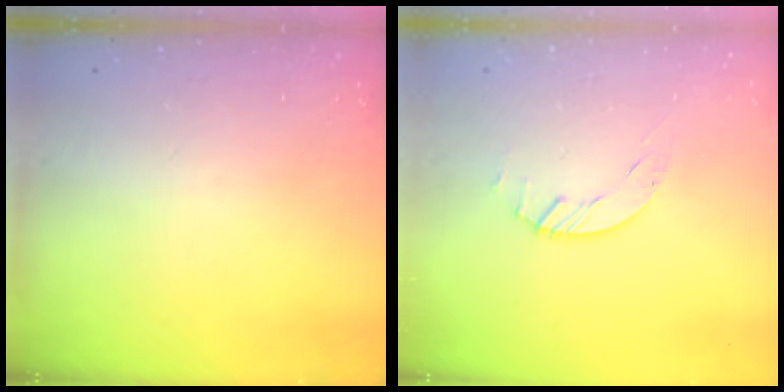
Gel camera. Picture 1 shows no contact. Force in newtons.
{"total": 1.5, "press": 1.4, "slide": 0.1}